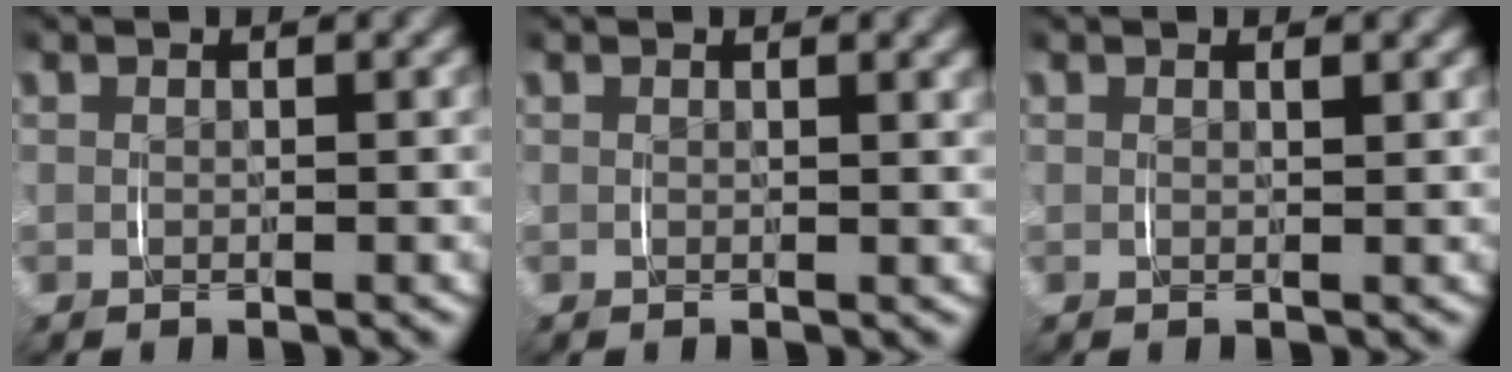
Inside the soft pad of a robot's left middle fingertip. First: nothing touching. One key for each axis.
{"total": 1.0, "fx": 0.7, "fy": 0.0, "fz": 0.7, "tx": -0.008, "ty": 0.003, "tz": 0.009}
{"total": 0.7, "fx": 0.5, "fy": 0.0, "fz": 0.4, "tx": -0.005, "ty": -0.001, "tz": 0.009}